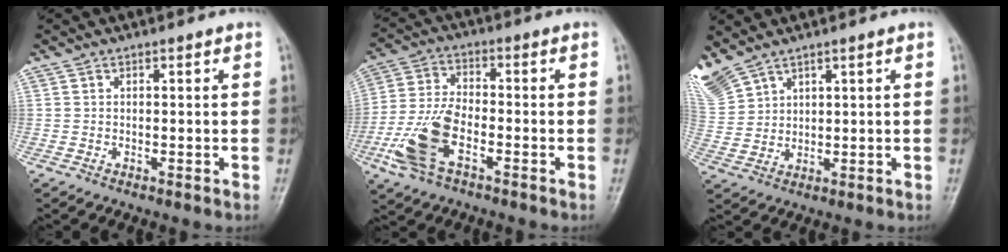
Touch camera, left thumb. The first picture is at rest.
{"total": 11.3, "force": [-4.5, 5.6, 8.8], "torque": [-0.193, 0.019, -0.089]}
{"total": 9.5, "force": [6.8, 4.9, 4.4], "torque": [-0.119, -0.005, 0.154]}